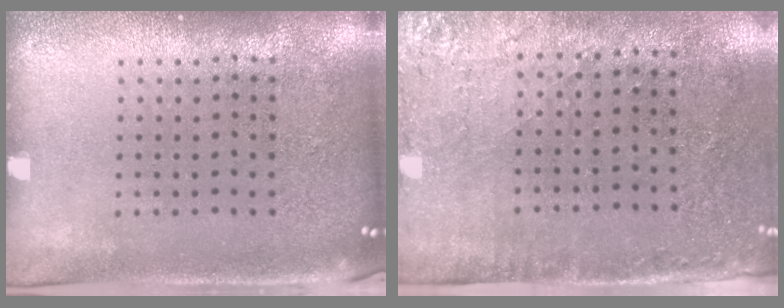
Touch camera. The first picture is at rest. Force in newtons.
{"total": 2.9, "press": 2.3, "slide": 1.7}